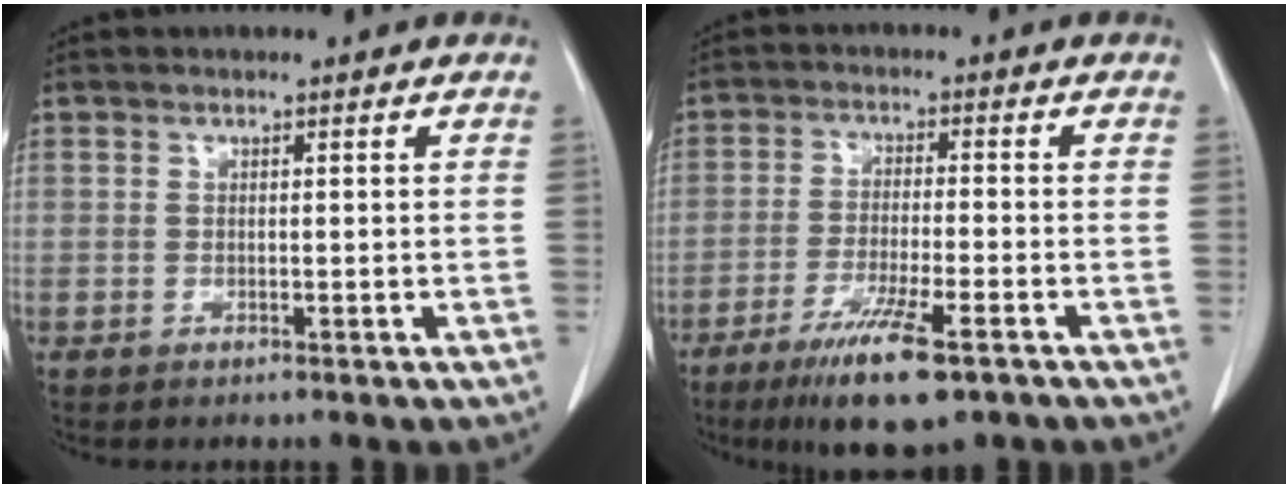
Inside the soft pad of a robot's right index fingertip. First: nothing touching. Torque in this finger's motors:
{"motor_torque": [1.06, -0.79, 0.24, 0.16]}